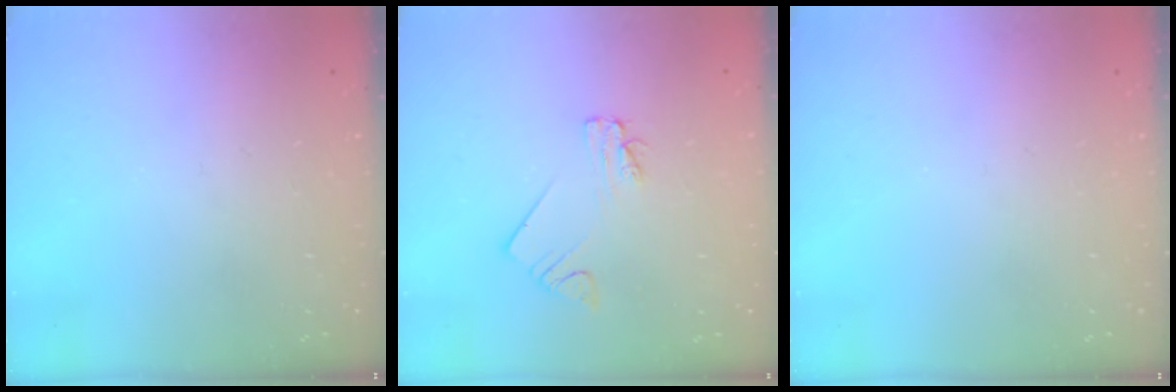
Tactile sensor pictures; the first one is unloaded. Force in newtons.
{"total": 2.0, "press": 2.0, "slide": 0.1}
{"total": 0.0}